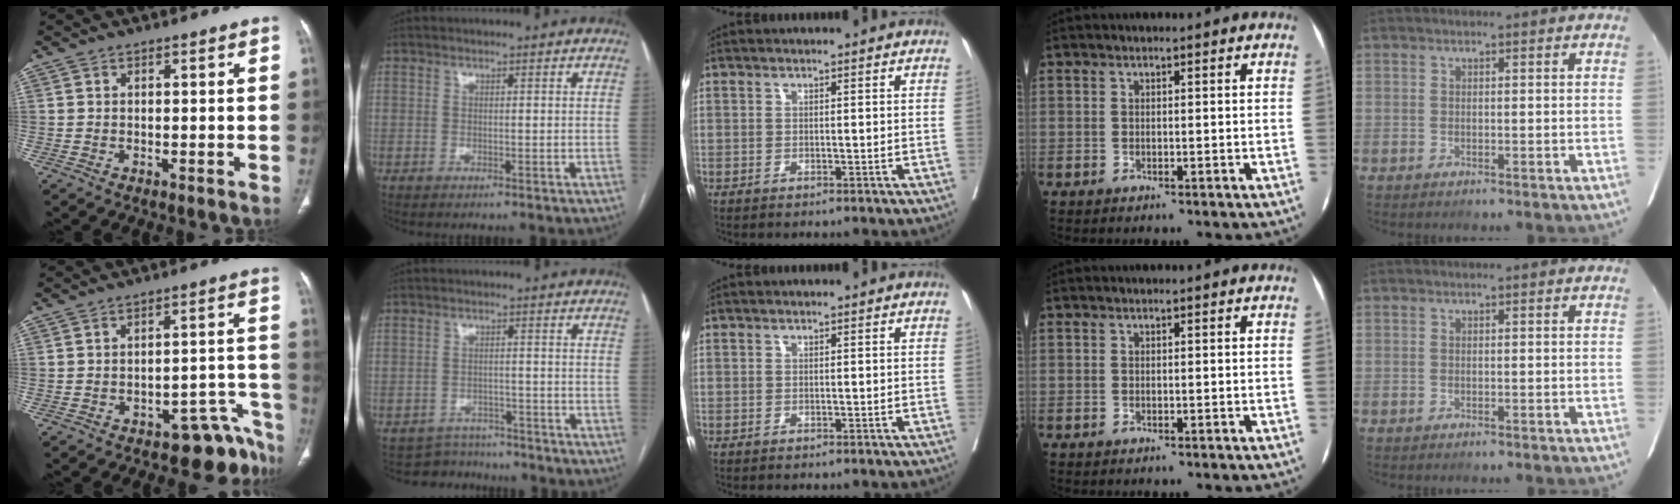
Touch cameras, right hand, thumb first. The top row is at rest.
{"thumb": {"total": 8.8, "force": [-7.5, 4.4, 1.6], "torque": [0.036, 0.104, -0.097]}, "index": {"total": 4.6, "force": [-4.0, 1.8, -1.4], "torque": [0.022, 0.018, -0.060]}}